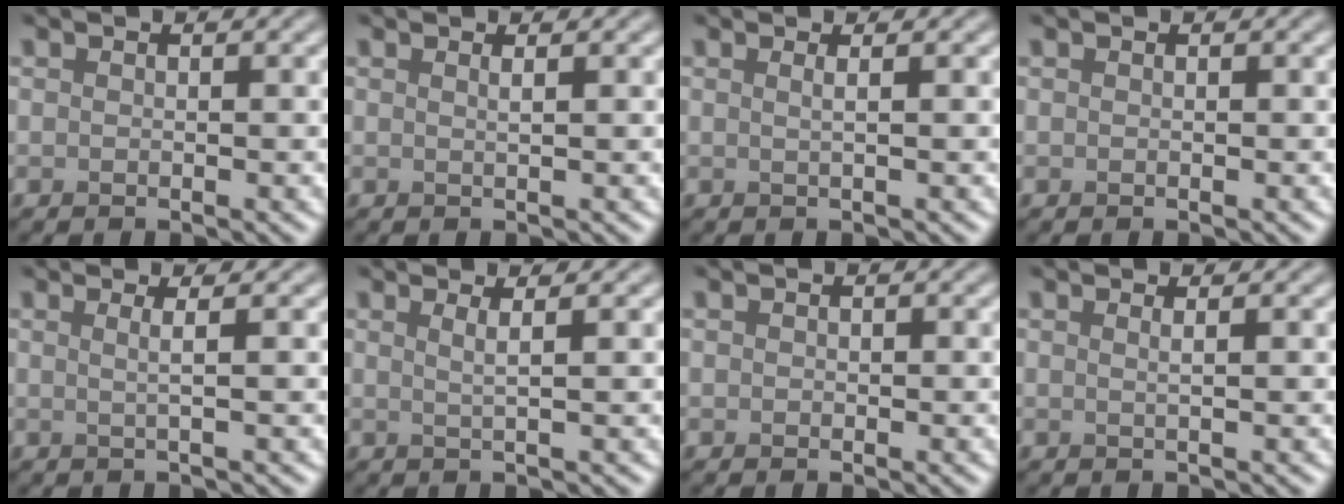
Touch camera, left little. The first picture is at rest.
{"total": 1.0, "force": [0.4, 0.4, 0.8], "torque": [-0.002, -0.001, 0.000]}
{"total": 1.5, "force": [0.5, 0.7, 1.3], "torque": [-0.010, -0.002, -0.010]}
{"total": 0.0}
{"total": 1.9, "force": [0.5, 0.6, 1.7], "torque": [-0.023, 0.002, -0.011]}
{"total": 1.9, "force": [0.8, 0.6, 1.6], "torque": [-0.021, 0.003, -0.002]}
{"total": 0.0}
{"total": 1.3, "force": [0.5, 0.6, 1.0], "torque": [-0.008, -0.001, -0.007]}